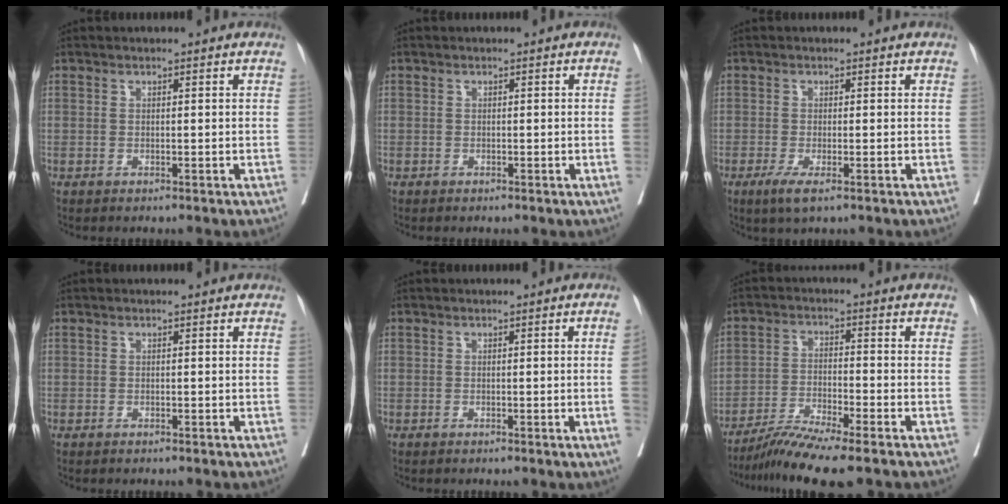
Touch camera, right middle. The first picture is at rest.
{"total": 0.6, "force": [-0.1, -0.2, 0.6], "torque": [-0.002, 0.001, 0.001]}
{"total": 2.9, "force": [-1.6, 0.5, 2.4], "torque": [-0.045, -0.008, -0.026]}
{"total": 0.0}
{"total": 2.3, "force": [-0.3, -1.0, 2.0], "torque": [-0.022, -0.002, -0.002]}
{"total": 7.6, "force": [-6.3, -0.8, 4.2], "torque": [-0.081, -0.029, -0.117]}